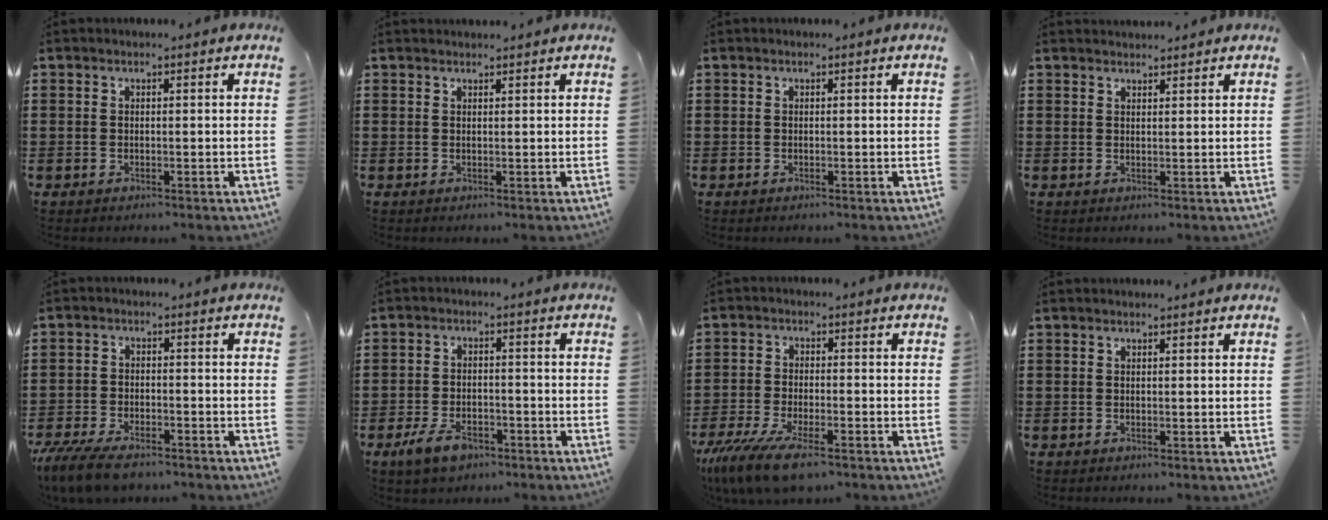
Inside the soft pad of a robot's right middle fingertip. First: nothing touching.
{"total": 0.9, "force": [0.9, 0.2, 0.0], "torque": [0.006, -0.003, 0.016]}
{"total": 0.0}
{"total": 1.6, "force": [1.6, 0.3, 0.0], "torque": [-0.003, 0.002, 0.030]}
{"total": 6.0, "force": [-5.0, 1.8, 2.8], "torque": [-0.069, -0.003, -0.098]}
{"total": 4.6, "force": [-2.9, 2.4, 2.6], "torque": [-0.055, 0.005, -0.058]}
{"total": 8.5, "force": [-6.0, 2.2, 5.5], "torque": [-0.123, -0.008, -0.115]}
{"total": 0.0}